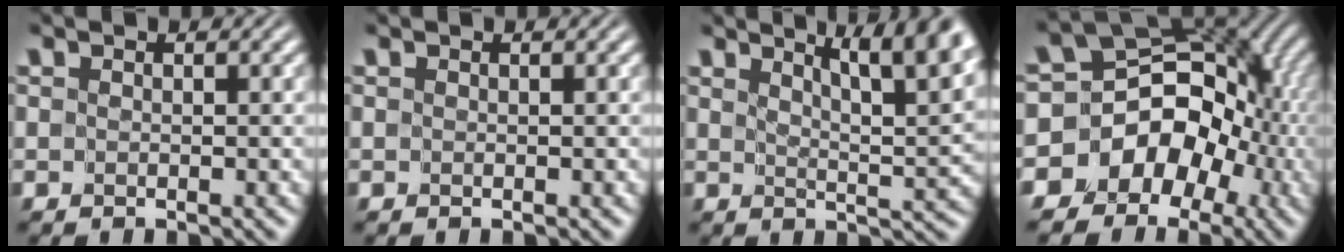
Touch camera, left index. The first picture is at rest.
{"total": 0.0}
{"total": 7.3, "force": [4.9, 1.4, 5.3], "torque": [-0.055, 0.015, 0.062]}
{"total": 10.3, "force": [-3.6, 8.1, 5.2], "torque": [-0.046, 0.017, -0.074]}